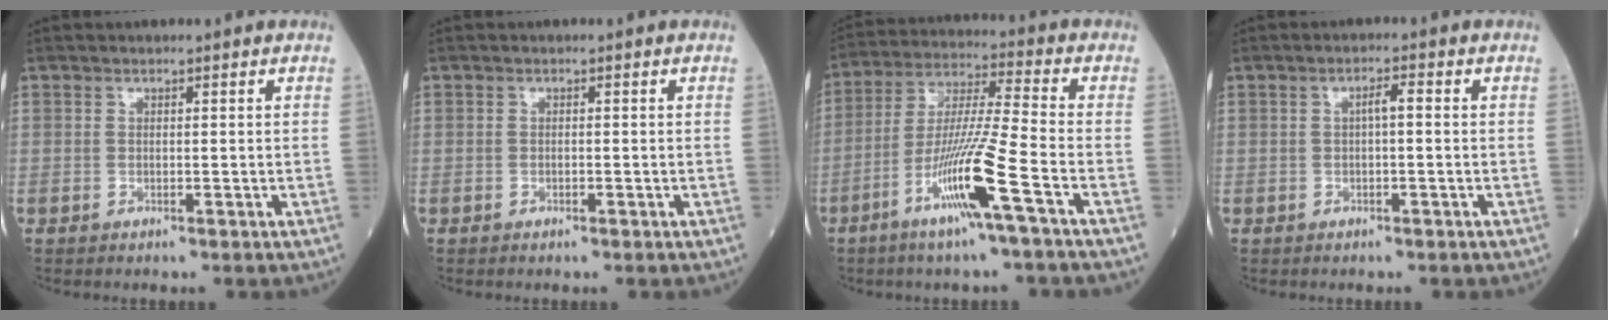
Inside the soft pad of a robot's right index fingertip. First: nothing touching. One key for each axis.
{"total": 0.5, "fx": -0.2, "fy": 0.2, "fz": 0.4, "tx": -0.012, "ty": -0.001, "tz": -0.003}
{"total": 12.7, "fx": -5.8, "fy": -1.0, "fz": 11.2, "tx": -0.223, "ty": -0.011, "tz": -0.112}
{"total": 2.2, "fx": 0.1, "fy": 0.4, "fz": 2.1, "tx": -0.035, "ty": 0.005, "tz": 0.002}